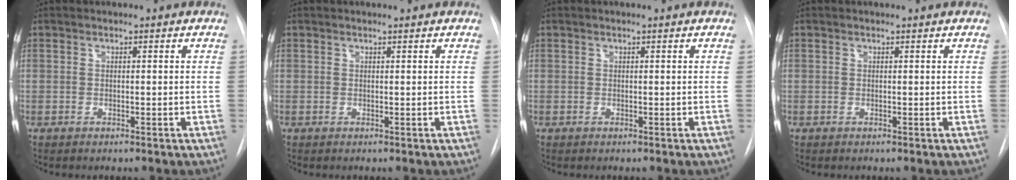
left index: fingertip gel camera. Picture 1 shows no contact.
{"total": 0.0}
{"total": 0.0}
{"total": 0.0}